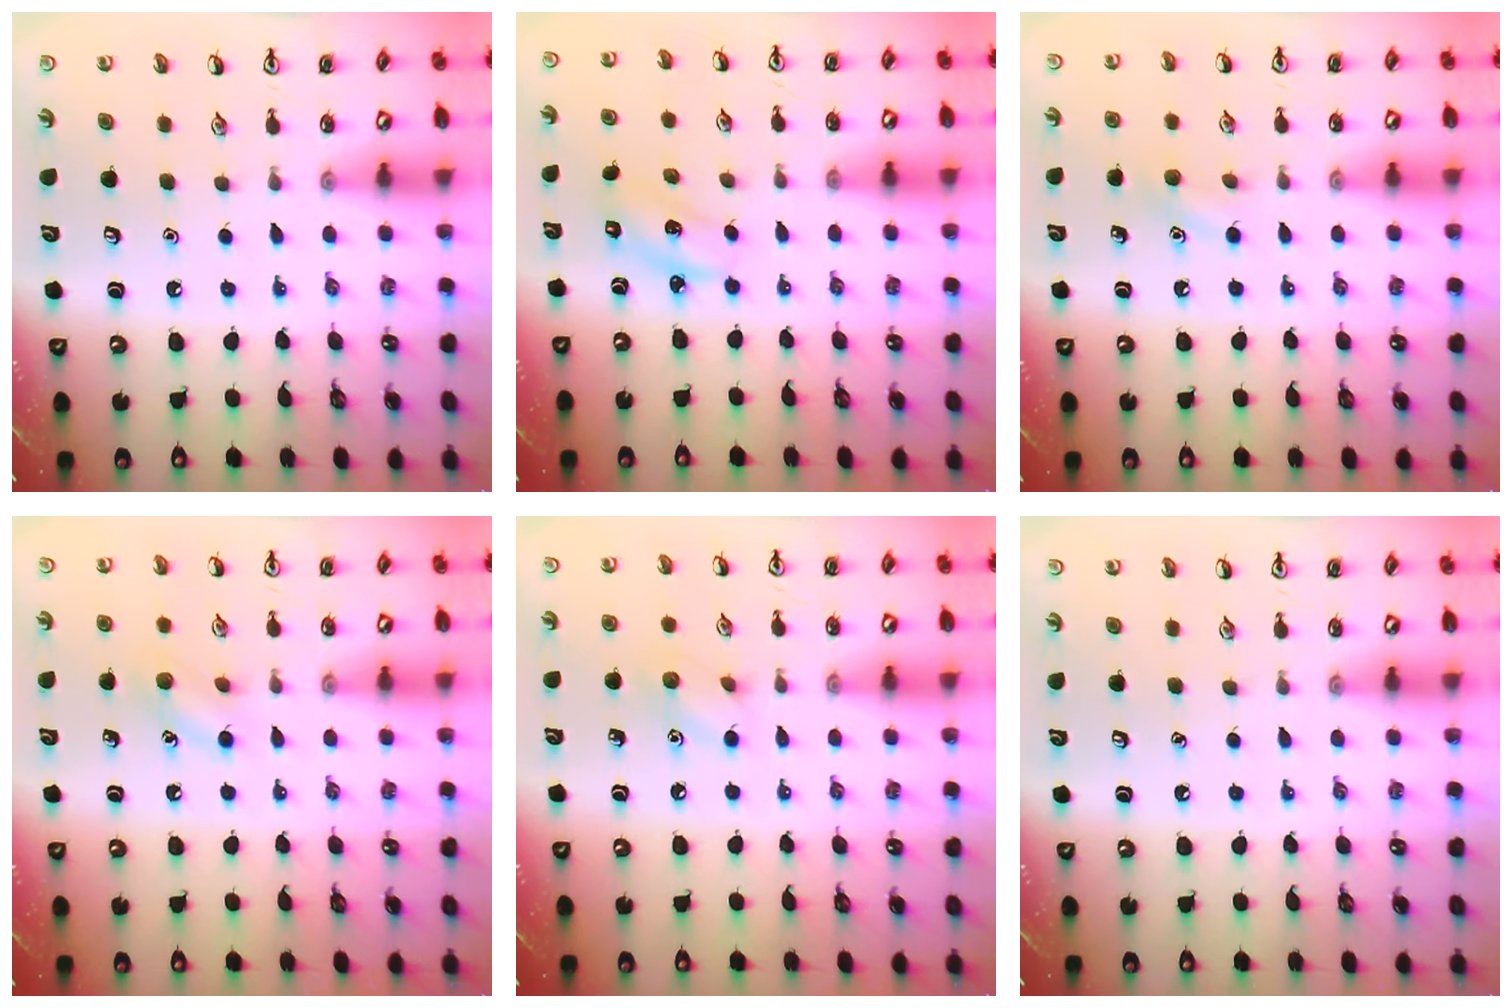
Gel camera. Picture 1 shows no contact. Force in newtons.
{"total": 2.2, "press": 2.1, "slide": 0.5}
{"total": 6.0, "press": 5.7, "slide": 1.8}
{"total": 7.9, "press": 7.6, "slide": 1.8}
{"total": 5.9, "press": 5.6, "slide": 1.9}
{"total": 0.0}